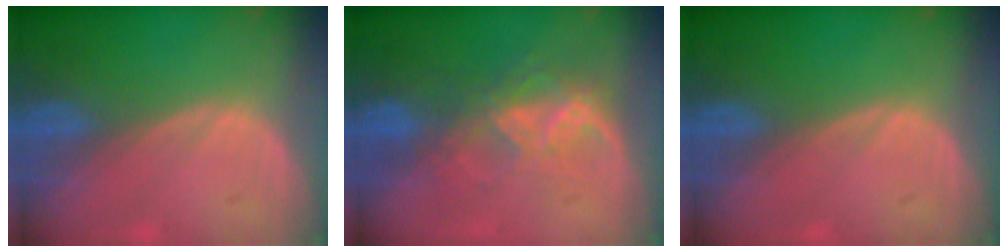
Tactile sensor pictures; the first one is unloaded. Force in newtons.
{"total": 6.7, "press": 6.0, "slide": 3.0}
{"total": 0.0}